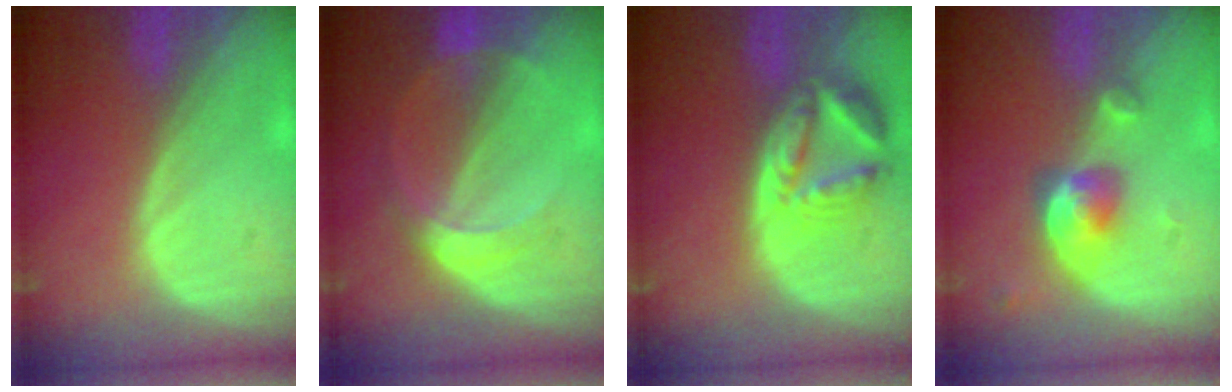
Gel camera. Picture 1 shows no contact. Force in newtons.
{"total": 5.2, "press": 4.7, "slide": 2.0}
{"total": 8.1, "press": 7.2, "slide": 3.7}
{"total": 5.1, "press": 4.7, "slide": 1.9}